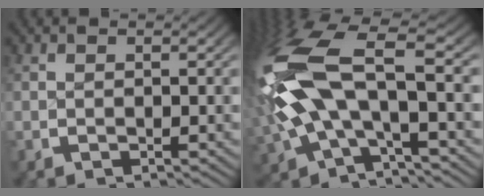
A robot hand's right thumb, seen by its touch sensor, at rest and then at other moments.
{"total": 11.1, "force": [0.3, 6.1, 9.3], "torque": [-0.233, -0.019, 0.030]}